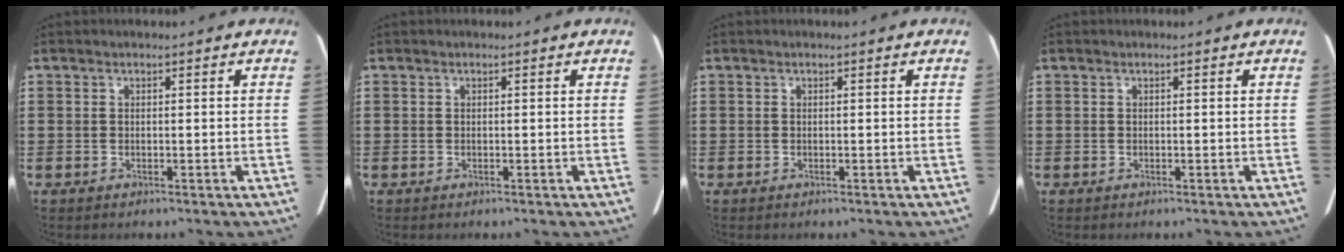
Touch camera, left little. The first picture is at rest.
{"total": 0.0}
{"total": 0.0}
{"total": 0.0}